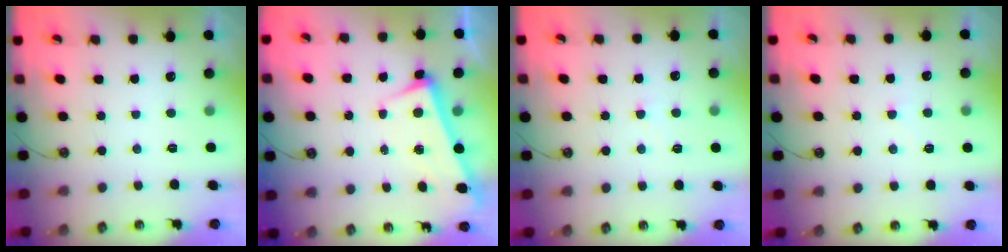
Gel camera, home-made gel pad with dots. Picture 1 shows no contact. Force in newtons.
{"total": 3.4, "press": 3.2, "slide": 1.0}
{"total": 3.3, "press": 3.3, "slide": 0.5}
{"total": 4.6, "press": 4.6, "slide": 0.4}